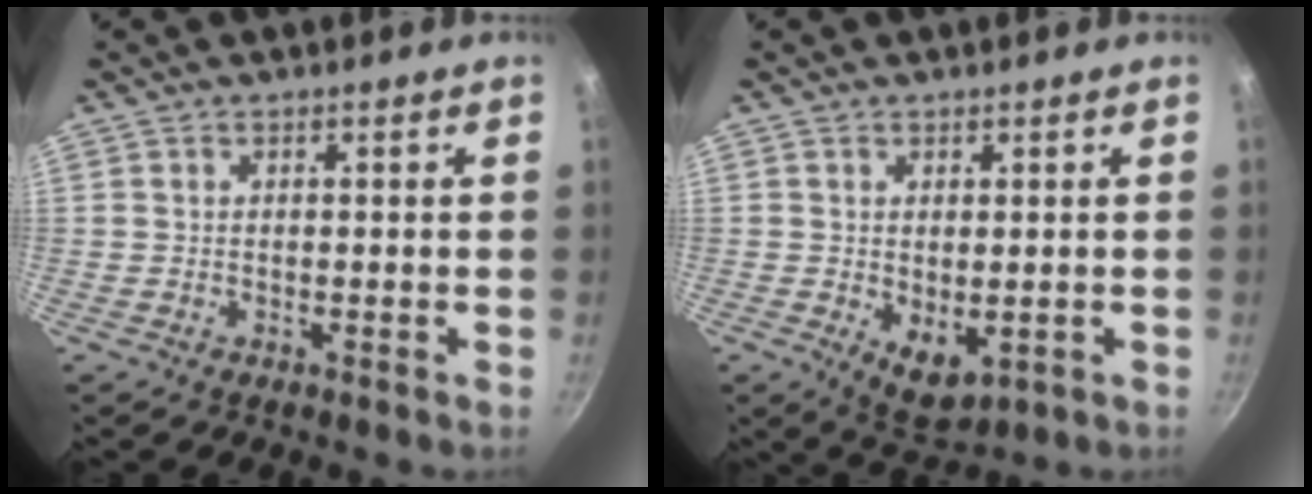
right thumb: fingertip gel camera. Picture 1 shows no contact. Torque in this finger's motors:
{"motor_torque": [-0.44, 0.27, -0.06, 0.11, 0.01]}